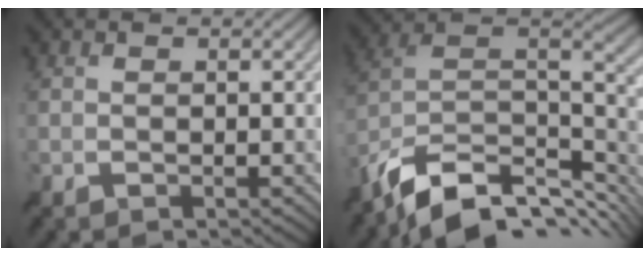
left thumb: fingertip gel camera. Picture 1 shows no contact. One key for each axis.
{"total": 13.9, "fx": -8.4, "fy": 7.0, "fz": 8.5, "tx": -0.201, "ty": -0.015, "tz": -0.142}